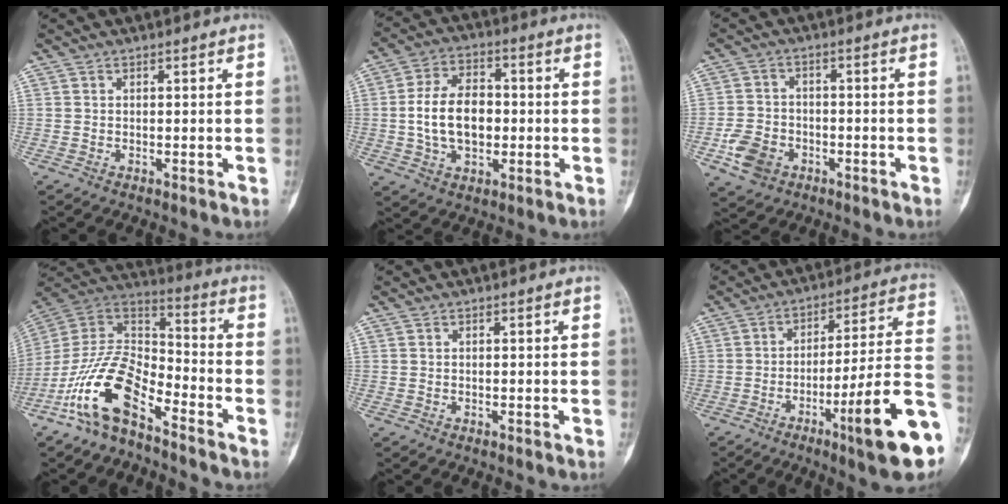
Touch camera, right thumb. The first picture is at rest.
{"total": 12.2, "force": [-0.6, 7.9, 9.3], "torque": [-0.151, 0.016, -0.011]}
{"total": 7.2, "force": [-3.1, 5.4, 3.5], "torque": [-0.055, 0.019, -0.054]}
{"total": 15.5, "force": [-9.3, 6.9, 10.4], "torque": [-0.184, 0.082, -0.185]}
{"total": 0.0}
{"total": 18.3, "force": [-7.9, 1.9, 16.4], "torque": [-0.215, 0.036, -0.116]}